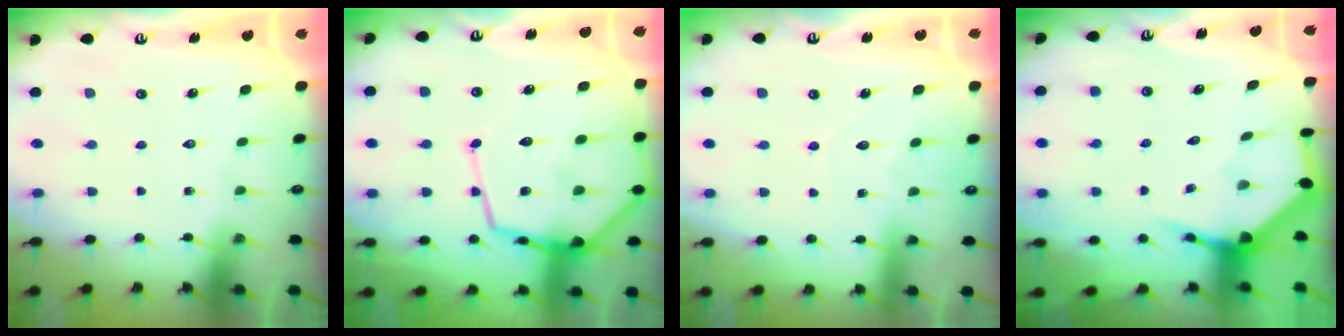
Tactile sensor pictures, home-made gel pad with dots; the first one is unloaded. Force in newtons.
{"total": 18.5, "press": 18.5, "slide": 1.7}
{"total": 4.1, "press": 4.1, "slide": 0.4}
{"total": 4.0, "press": 3.9, "slide": 0.5}